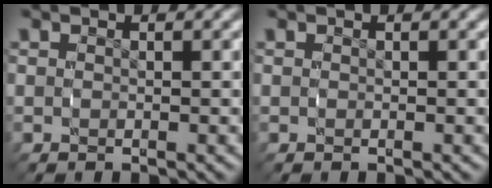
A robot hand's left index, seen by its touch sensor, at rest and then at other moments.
{"total": 0.0}